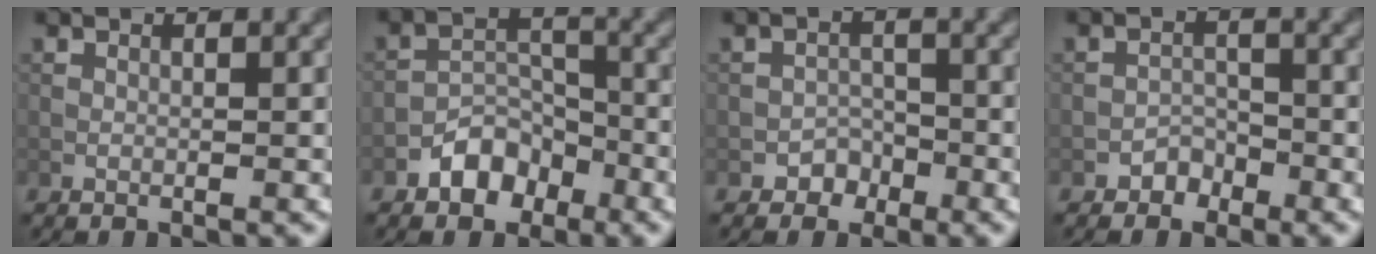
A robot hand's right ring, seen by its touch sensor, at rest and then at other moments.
{"total": 4.0, "force": [-2.6, 2.5, 1.7], "torque": [-0.017, 0.008, -0.050]}
{"total": 1.8, "force": [-1.3, 1.3, 0.2], "torque": [0.007, 0.010, -0.022]}
{"total": 1.6, "force": [-1.3, 1.0, 0.2], "torque": [0.005, 0.010, -0.023]}